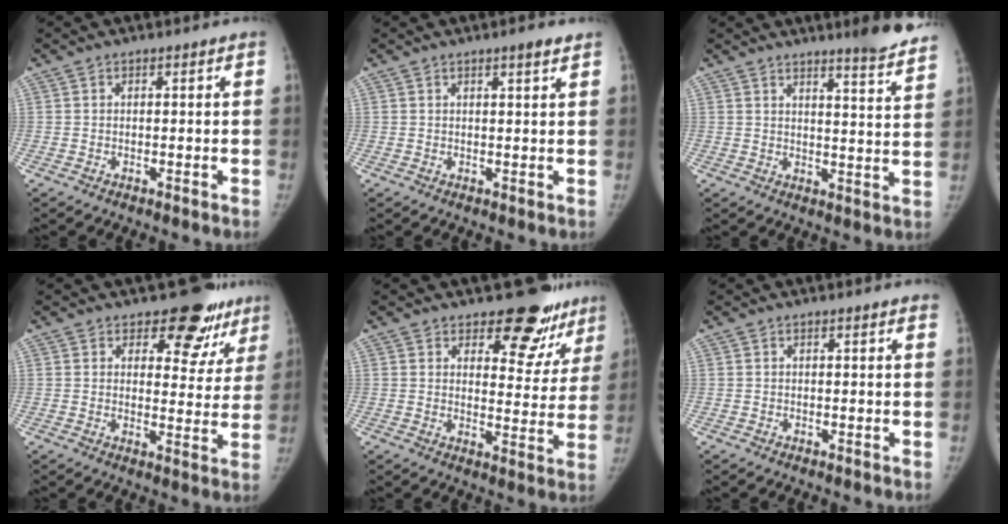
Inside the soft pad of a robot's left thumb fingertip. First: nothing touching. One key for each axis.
{"total": 2.4, "fx": 1.7, "fy": 0.2, "fz": 1.8, "tx": -0.026, "ty": -0.009, "tz": 0.024}
{"total": 10.6, "fx": 9.1, "fy": 0.7, "fz": 5.4, "tx": -0.051, "ty": -0.063, "tz": 0.105}
{"total": 11.9, "fx": 9.2, "fy": 6.3, "fz": 4.1, "tx": 0.003, "ty": -0.062, "tz": 0.099}
{"total": 13.5, "fx": 10.9, "fy": 6.3, "fz": 5.0, "tx": -0.005, "ty": -0.083, "tz": 0.126}
{"total": 2.1, "fx": 1.9, "fy": 0.3, "fz": 0.9, "tx": -0.007, "ty": -0.001, "tz": 0.015}